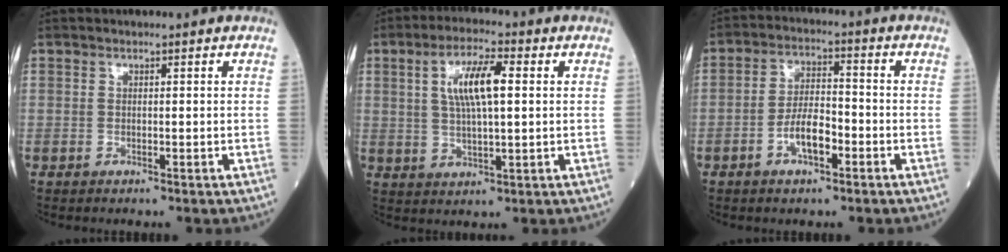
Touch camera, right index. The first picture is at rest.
{"total": 8.2, "force": [2.0, 1.8, 7.8], "torque": [-0.149, 0.011, 0.037]}
{"total": 6.0, "force": [-2.5, 2.2, 5.0], "torque": [-0.096, 0.011, -0.044]}